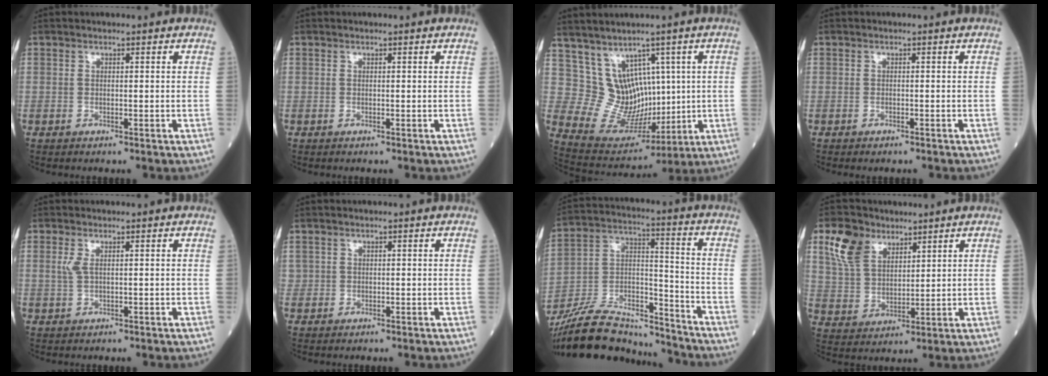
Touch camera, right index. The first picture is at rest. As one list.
[{"total": 0.0}, {"total": 9.3, "force": [3.4, 7.5, 4.4], "torque": [-0.079, 0.031, 0.092]}, {"total": 0.9, "force": [-0.8, 0.2, 0.4], "torque": [-0.010, -0.002, -0.011]}, {"total": 1.5, "force": [0.5, 0.4, 1.4], "torque": [-0.039, 0.001, 0.012]}, {"total": 0.6, "force": [0.2, 0.6, 0.1], "torque": [0.008, 0.005, 0.001]}, {"total": 20.8, "force": [-19.2, 4.3, 6.8], "torque": [-0.157, 0.008, -0.332]}, {"total": 8.8, "force": [5.5, 5.1, 4.7], "torque": [-0.108, 0.021, 0.114]}]